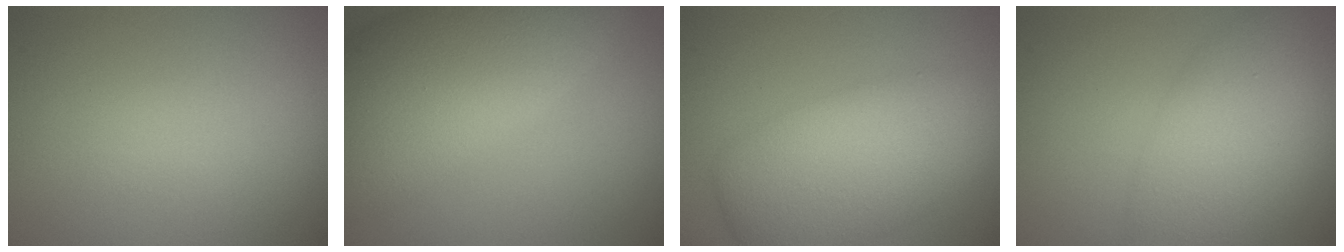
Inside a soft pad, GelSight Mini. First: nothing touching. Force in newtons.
{"total": 10.9, "press": 10.9, "slide": 0.3}
{"total": 7.7, "press": 7.7, "slide": 0.7}
{"total": 6.1, "press": 6.1, "slide": 0.2}